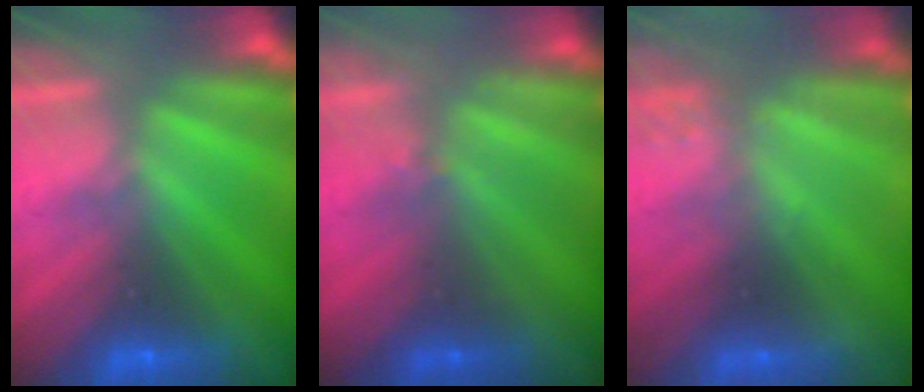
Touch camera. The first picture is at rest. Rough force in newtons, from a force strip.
{"total": 2.3}
{"total": 2.2}